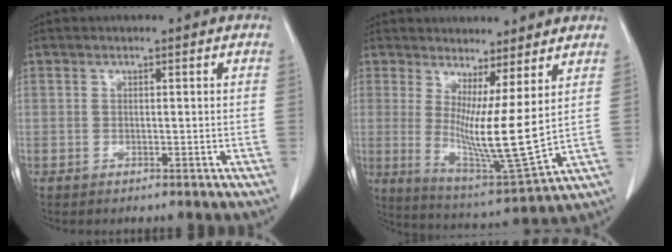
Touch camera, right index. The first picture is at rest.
{"total": 10.6, "force": [2.4, -0.3, 10.3], "torque": [-0.199, -0.048, 0.048]}